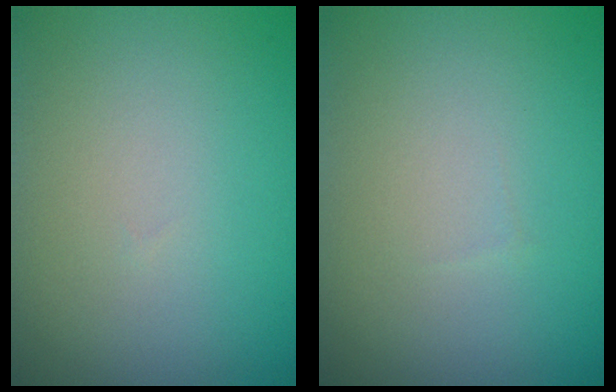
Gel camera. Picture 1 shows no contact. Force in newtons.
{"total": 0.0}